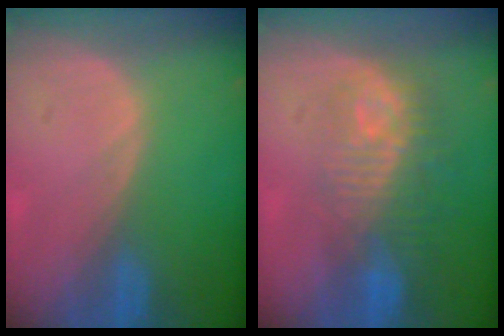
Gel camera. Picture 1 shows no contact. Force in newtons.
{"total": 9.7, "press": 8.7, "slide": 4.3}